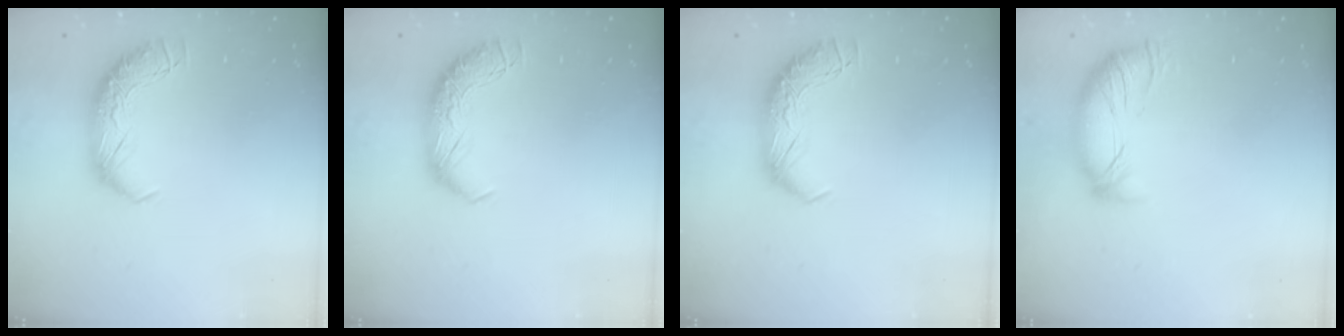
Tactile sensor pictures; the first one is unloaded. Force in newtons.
{"total": 0.0}
{"total": 0.0}
{"total": 3.7, "press": 3.3, "slide": 1.7}